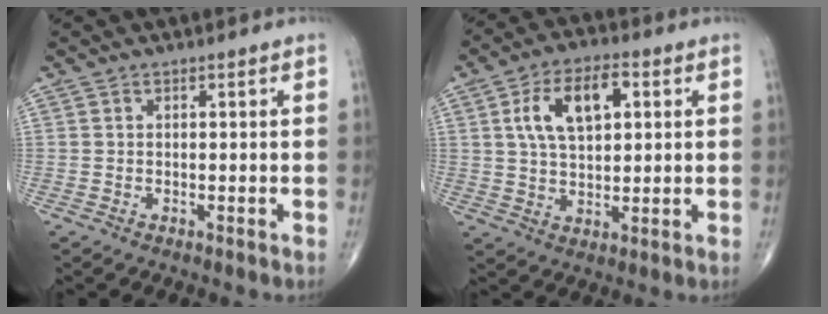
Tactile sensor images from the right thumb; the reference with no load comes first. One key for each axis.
{"total": 11.6, "fx": 3.2, "fy": 6.2, "fz": 9.2, "tx": -0.152, "ty": 0.007, "tz": 0.054}